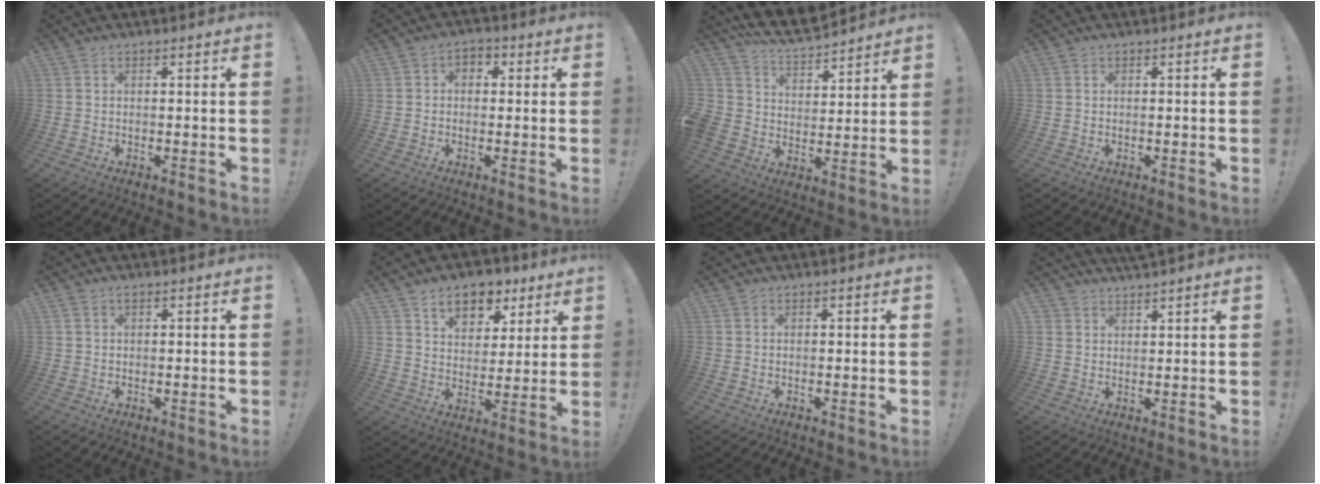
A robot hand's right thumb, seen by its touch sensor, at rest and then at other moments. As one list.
[{"total": 3.4, "force": [0.0, 2.6, 2.1], "torque": [-0.026, 0.006, -0.003]}, {"total": 9.2, "force": [7.3, 4.8, 2.7], "torque": [-0.064, -0.059, 0.143]}, {"total": 0.0}, {"total": 1.1, "force": [0.4, 0.8, 0.6], "torque": [-0.014, 0.004, 0.009]}, {"total": 11.0, "force": [6.8, 7.0, 5.0], "torque": [-0.067, -0.039, 0.126]}, {"total": 0.0}, {"total": 2.7, "force": [2.7, 0.3, -0.2], "torque": [0.004, -0.021, 0.051]}]